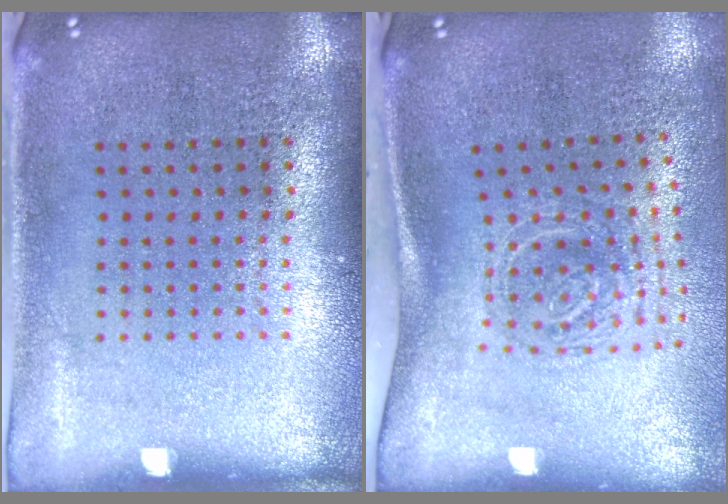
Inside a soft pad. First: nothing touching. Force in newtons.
{"total": 1.9, "press": 1.3, "slide": 1.4}